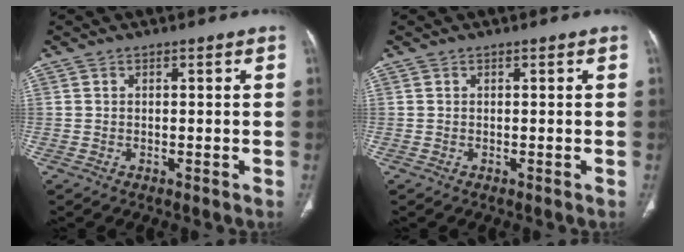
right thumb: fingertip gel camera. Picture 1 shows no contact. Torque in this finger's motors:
{"motor_torque": [0.04, -0.24, 0.31, -0.14, -0.03]}